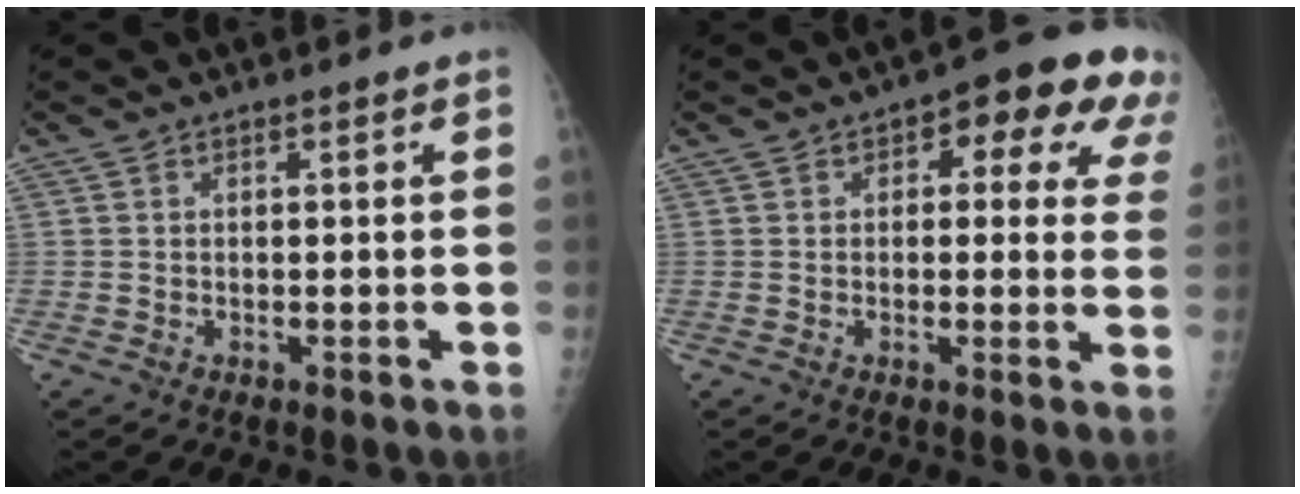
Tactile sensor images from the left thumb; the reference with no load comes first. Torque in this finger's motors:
{"motor_torque": [0.25, 0.22, 0.10, 0.05, 0.09]}